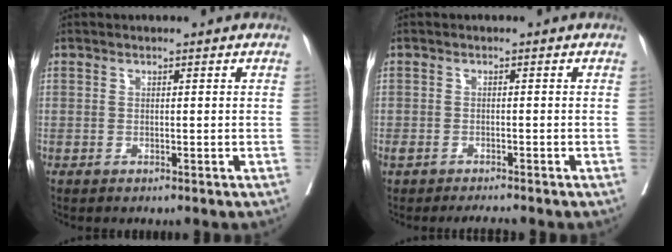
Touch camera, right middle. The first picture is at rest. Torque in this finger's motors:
{"motor_torque": [-0.02, -0.01, 0.04, 0.02]}